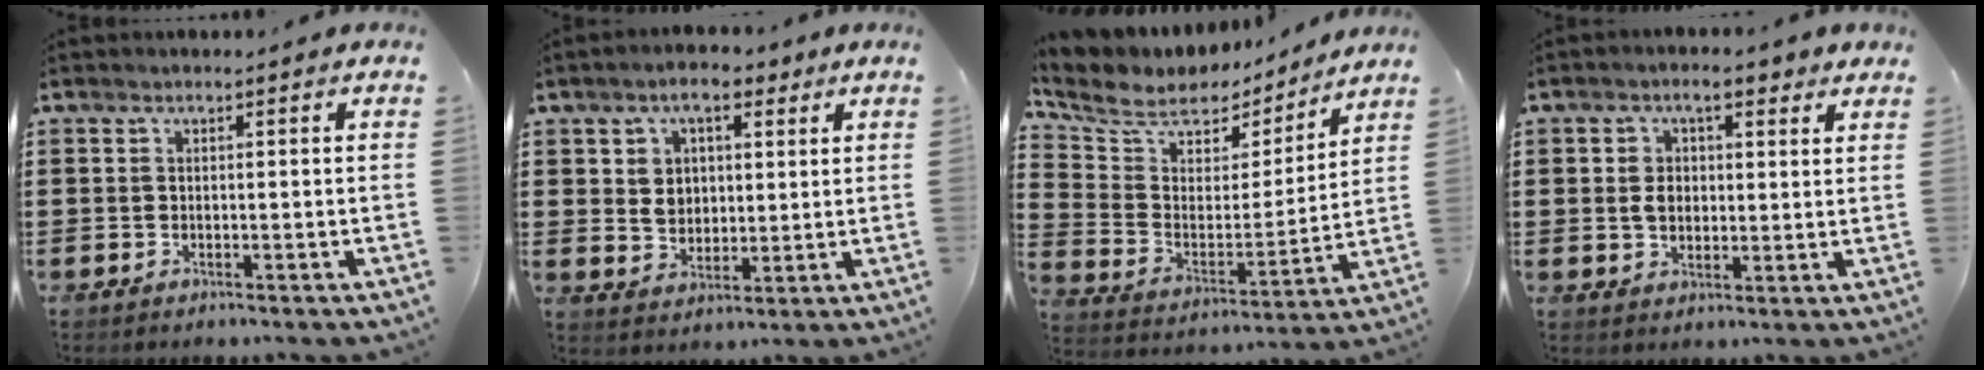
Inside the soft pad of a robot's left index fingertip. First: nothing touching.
{"total": 5.6, "force": [3.0, 4.0, 2.5], "torque": [-0.054, 0.003, 0.049]}
{"total": 7.6, "force": [6.3, 3.7, 1.8], "torque": [-0.080, -0.041, 0.109]}
{"total": 5.0, "force": [2.1, 2.9, 3.4], "torque": [-0.070, 0.009, 0.034]}